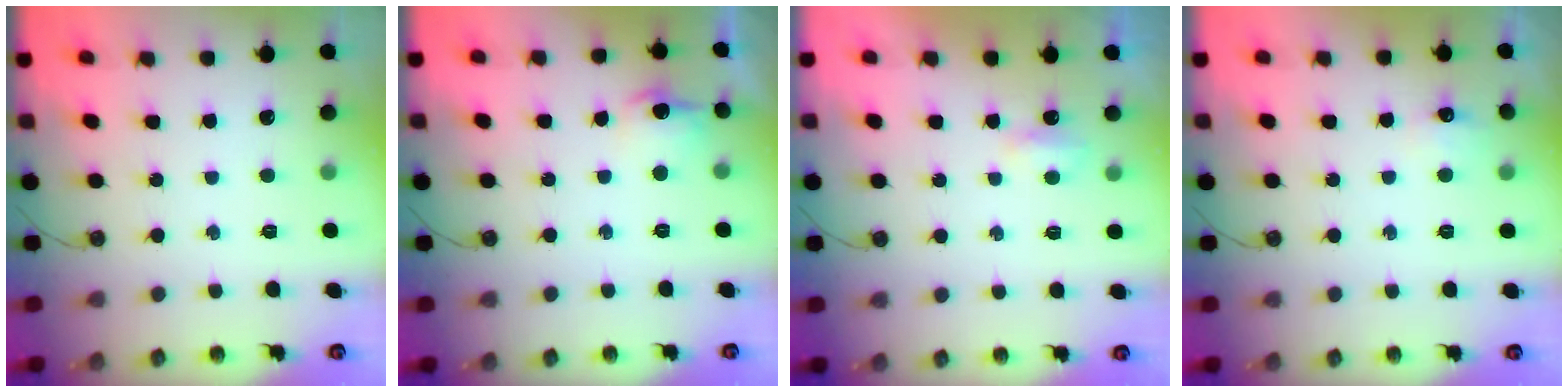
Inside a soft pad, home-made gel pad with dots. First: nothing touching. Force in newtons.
{"total": 8.4, "press": 8.3, "slide": 0.8}
{"total": 2.9, "press": 2.8, "slide": 0.6}
{"total": 4.9, "press": 4.8, "slide": 0.7}